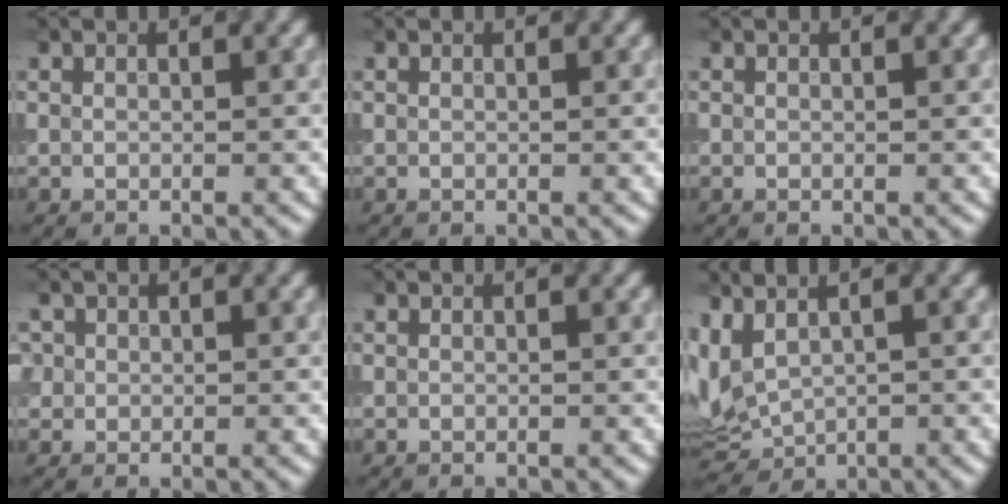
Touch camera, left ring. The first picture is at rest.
{"total": 0.0}
{"total": 0.0}
{"total": 0.6, "force": [0.0, 0.6, -0.2], "torque": [0.005, 0.000, 0.008]}
{"total": 0.0}
{"total": 4.2, "force": [1.0, 2.4, 3.2], "torque": [-0.084, -0.002, 0.034]}